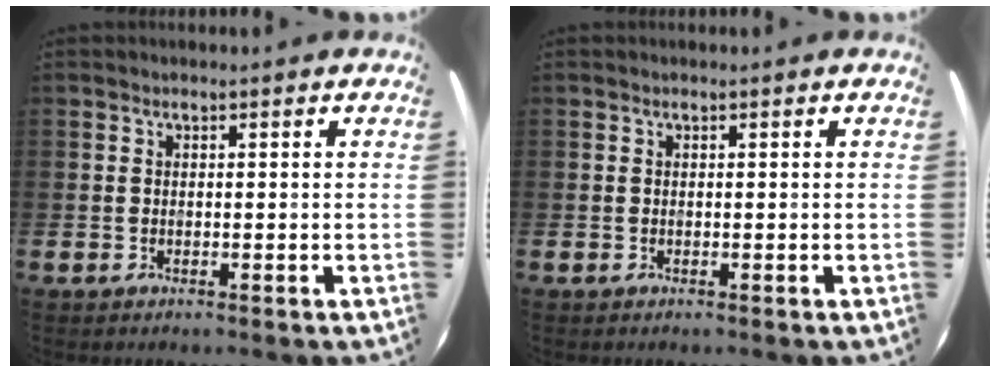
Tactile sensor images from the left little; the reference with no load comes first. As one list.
[{"total": 0.0}]